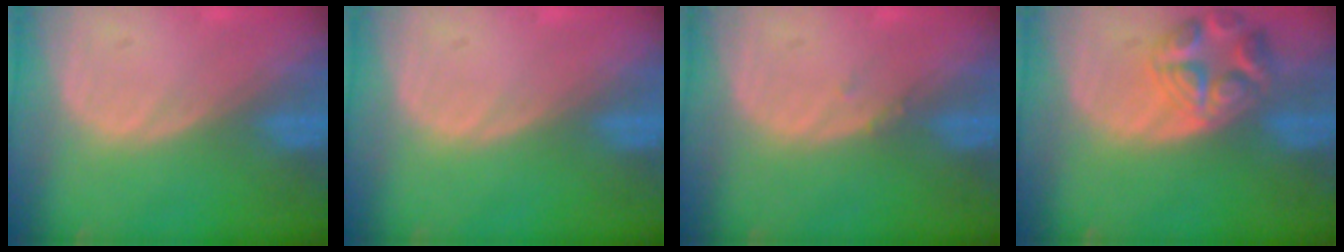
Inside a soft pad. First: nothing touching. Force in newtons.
{"total": 0.0}
{"total": 0.7, "press": 0.7, "slide": 0.3}
{"total": 7.4, "press": 6.6, "slide": 3.4}